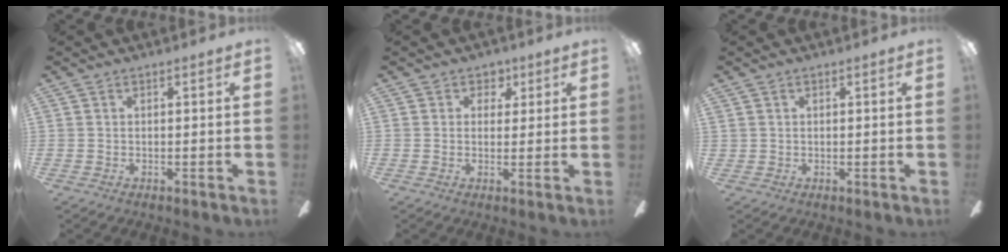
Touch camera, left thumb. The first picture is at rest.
{"total": 3.5, "force": [1.7, 2.9, 0.8], "torque": [-0.001, -0.003, 0.026]}
{"total": 0.7, "force": [0.5, 0.6, 0.0], "torque": [-0.001, 0.000, 0.010]}